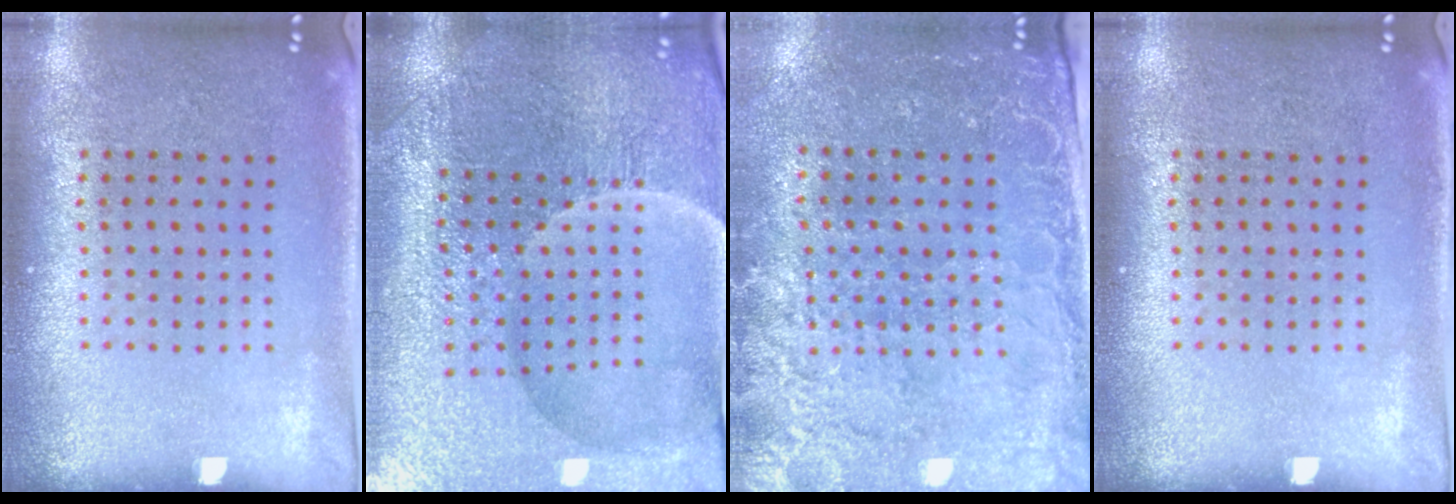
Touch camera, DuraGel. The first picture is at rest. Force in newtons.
{"total": 4.9, "press": 4.7, "slide": 1.3}
{"total": 3.0, "press": 2.8, "slide": 1.1}
{"total": 0.0}